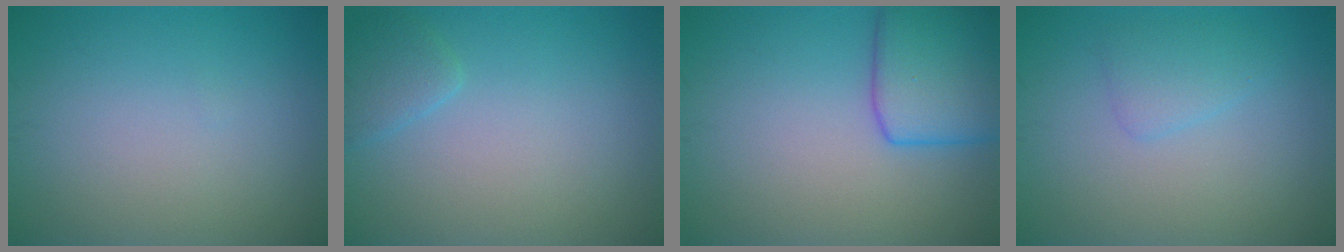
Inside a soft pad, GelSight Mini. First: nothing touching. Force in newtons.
{"total": 1.5, "press": 1.5, "slide": 0.1}
{"total": 6.4, "press": 6.4, "slide": 0.3}
{"total": 1.8, "press": 1.8, "slide": 0.0}